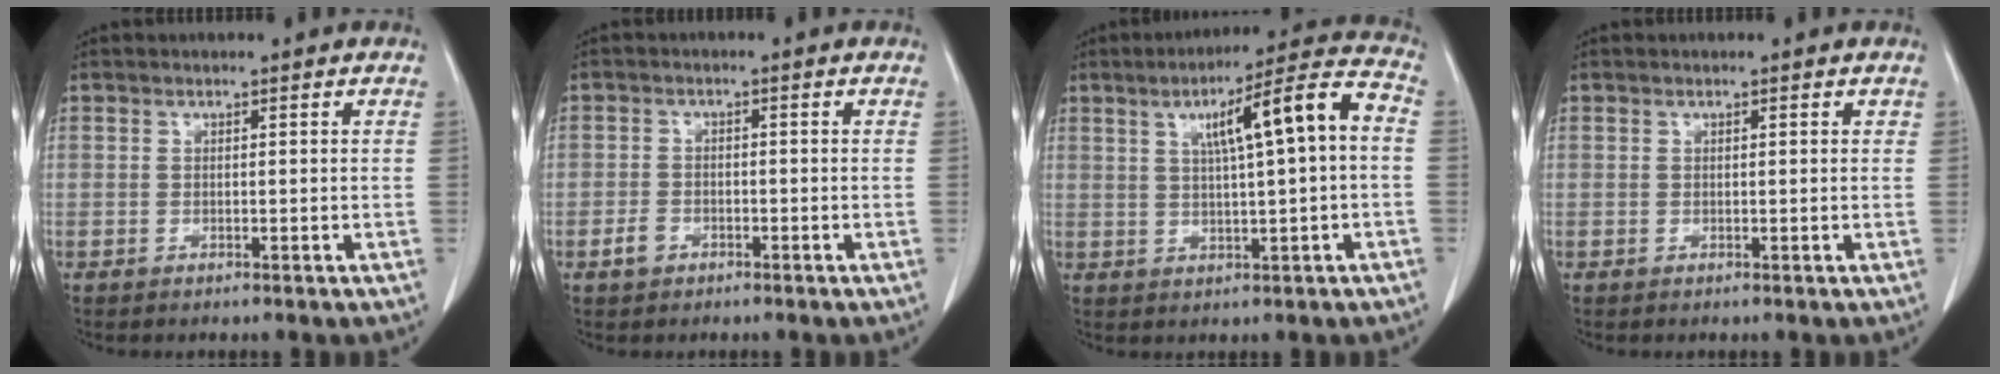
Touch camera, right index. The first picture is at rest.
{"total": 2.8, "force": [-1.5, 2.0, 1.3], "torque": [-0.025, 0.006, -0.021]}
{"total": 12.0, "force": [1.9, 1.2, 11.8], "torque": [-0.175, 0.031, 0.029]}
{"total": 0.8, "force": [0.3, 0.4, 0.6], "torque": [-0.011, 0.001, 0.003]}